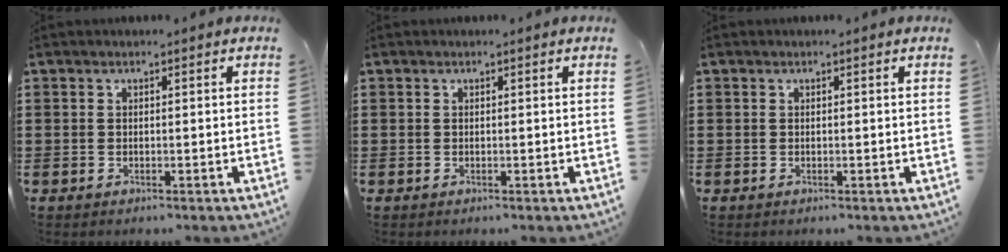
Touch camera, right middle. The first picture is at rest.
{"total": 0.0}
{"total": 0.0}